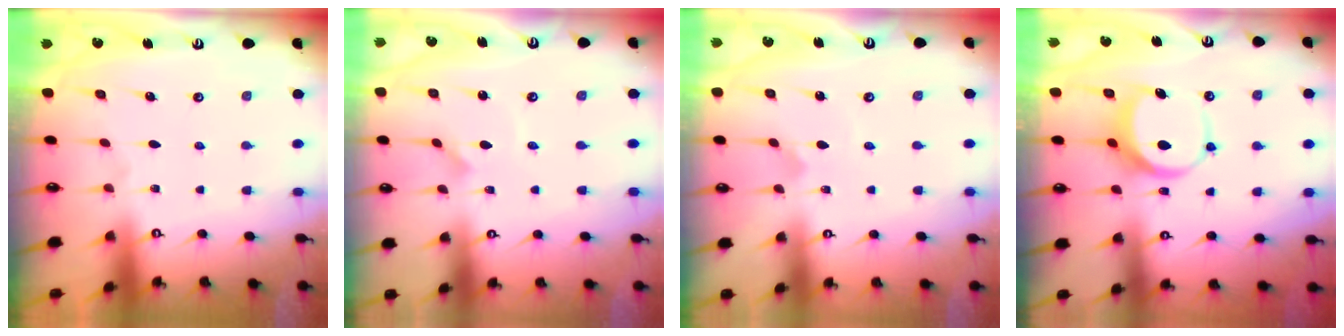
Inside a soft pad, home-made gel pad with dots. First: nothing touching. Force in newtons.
{"total": 1.2, "press": 1.2, "slide": 0.1}
{"total": 2.0, "press": 2.0, "slide": 0.2}
{"total": 7.6, "press": 7.6, "slide": 0.4}